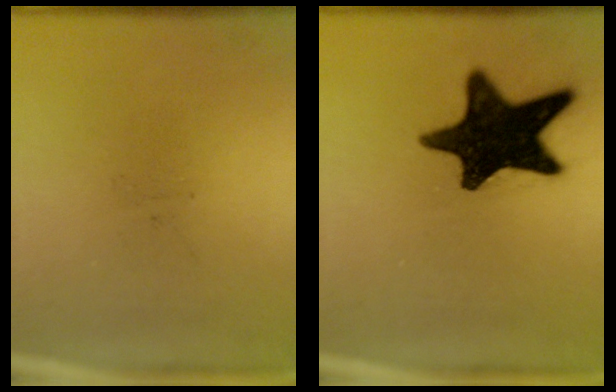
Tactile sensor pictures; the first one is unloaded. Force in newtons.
{"total": 17.1}